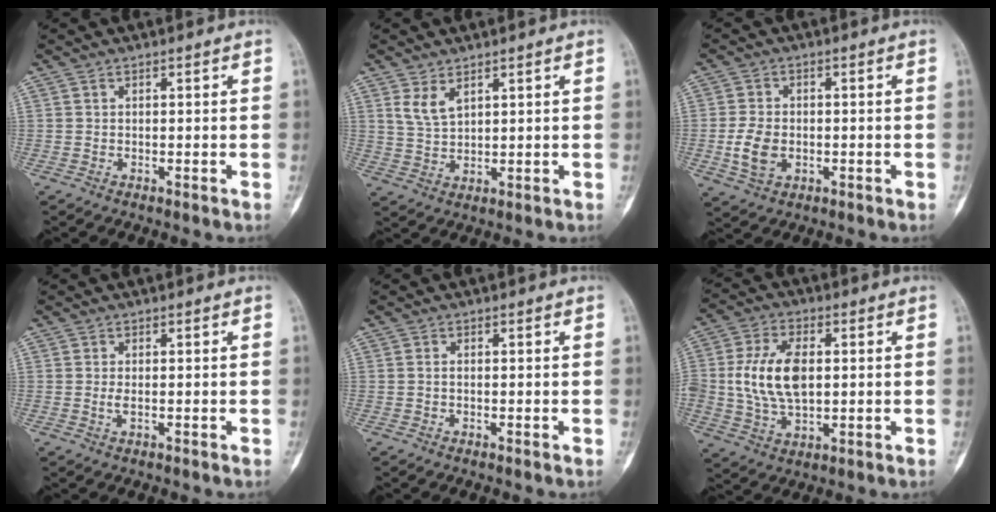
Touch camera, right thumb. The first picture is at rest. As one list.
[{"total": 4.1, "force": [2.3, 2.0, 2.7], "torque": [-0.050, -0.013, 0.054]}, {"total": 6.1, "force": [-1.1, 4.3, 4.2], "torque": [-0.079, -0.001, -0.018]}, {"total": 0.9, "force": [0.0, 0.3, 0.9], "torque": [-0.024, -0.004, 0.001]}, {"total": 0.5, "force": [-0.1, 0.3, 0.4], "torque": [-0.010, 0.000, -0.003]}, {"total": 12.5, "force": [0.9, 7.3, 10.2], "torque": [-0.198, 0.003, 0.021]}]